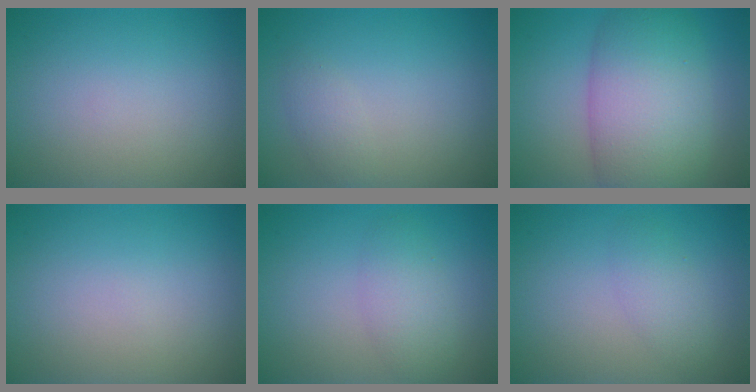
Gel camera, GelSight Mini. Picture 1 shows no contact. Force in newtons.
{"total": 1.2, "press": 1.2, "slide": 0.0}
{"total": 10.0, "press": 10.0, "slide": 0.5}
{"total": 0.0}
{"total": 2.7, "press": 2.7, "slide": 0.0}
{"total": 1.9, "press": 1.9, "slide": 0.1}